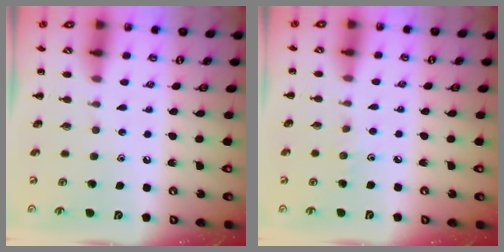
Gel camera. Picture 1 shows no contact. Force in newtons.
{"total": 3.1, "press": 2.8, "slide": 1.2}